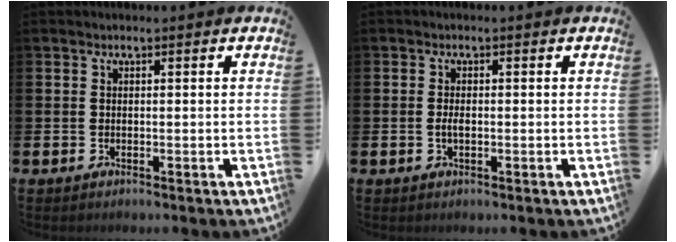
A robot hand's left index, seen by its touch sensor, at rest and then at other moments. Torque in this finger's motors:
{"motor_torque": [0.39, 0.12, 0.01, 0.01]}